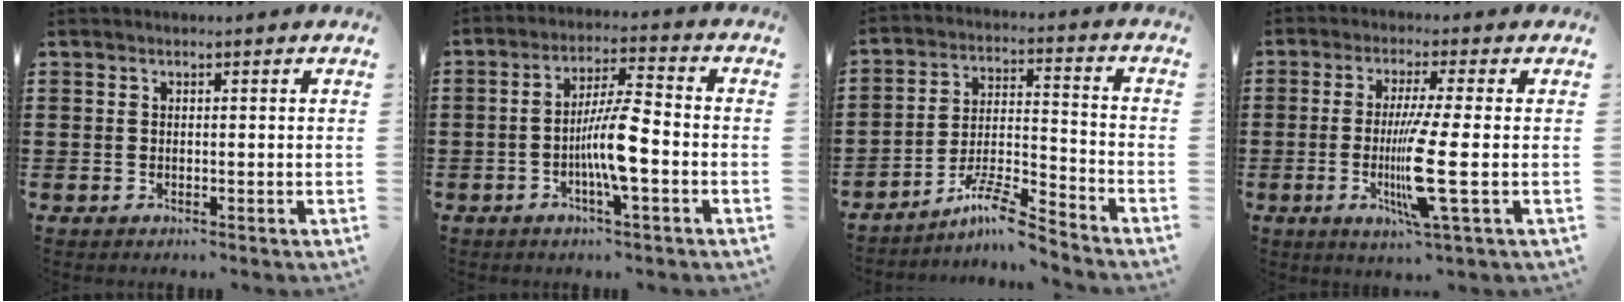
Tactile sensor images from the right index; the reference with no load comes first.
{"total": 7.7, "force": [-2.2, 1.1, 7.3], "torque": [-0.145, -0.005, -0.048]}
{"total": 8.5, "force": [-7.3, 0.7, 4.2], "torque": [-0.082, 0.008, -0.141]}
{"total": 9.1, "force": [-1.5, -0.2, 9.0], "torque": [-0.181, -0.030, -0.034]}